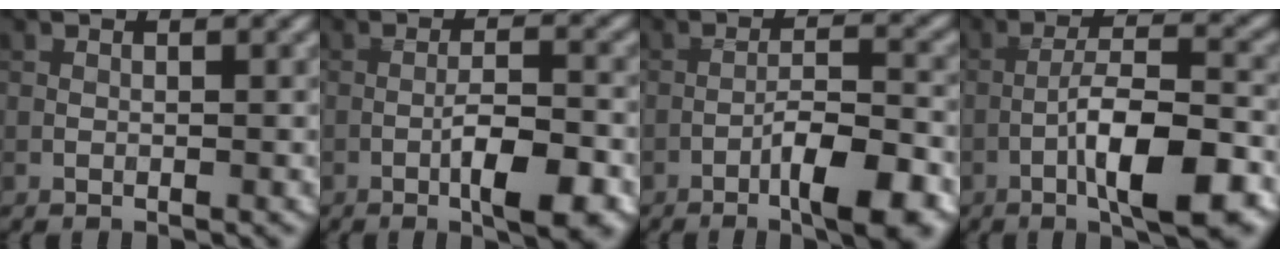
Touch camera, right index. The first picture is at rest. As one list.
[{"total": 5.7, "force": [-2.5, 1.3, 5.0], "torque": [-0.083, 0.005, -0.039]}, {"total": 6.8, "force": [-3.8, 1.2, 5.5], "torque": [-0.088, 0.011, -0.060]}, {"total": 8.9, "force": [-3.9, 2.2, 7.6], "torque": [-0.122, 0.015, -0.066]}]